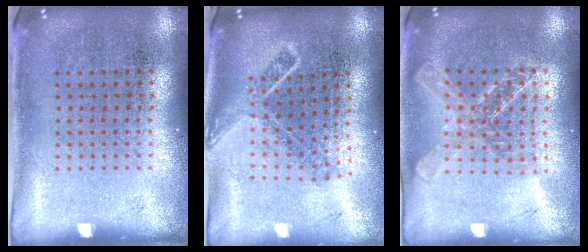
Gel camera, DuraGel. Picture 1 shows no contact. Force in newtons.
{"total": 1.8, "press": 1.4, "slide": 1.2}
{"total": 1.6, "press": 1.4, "slide": 0.7}